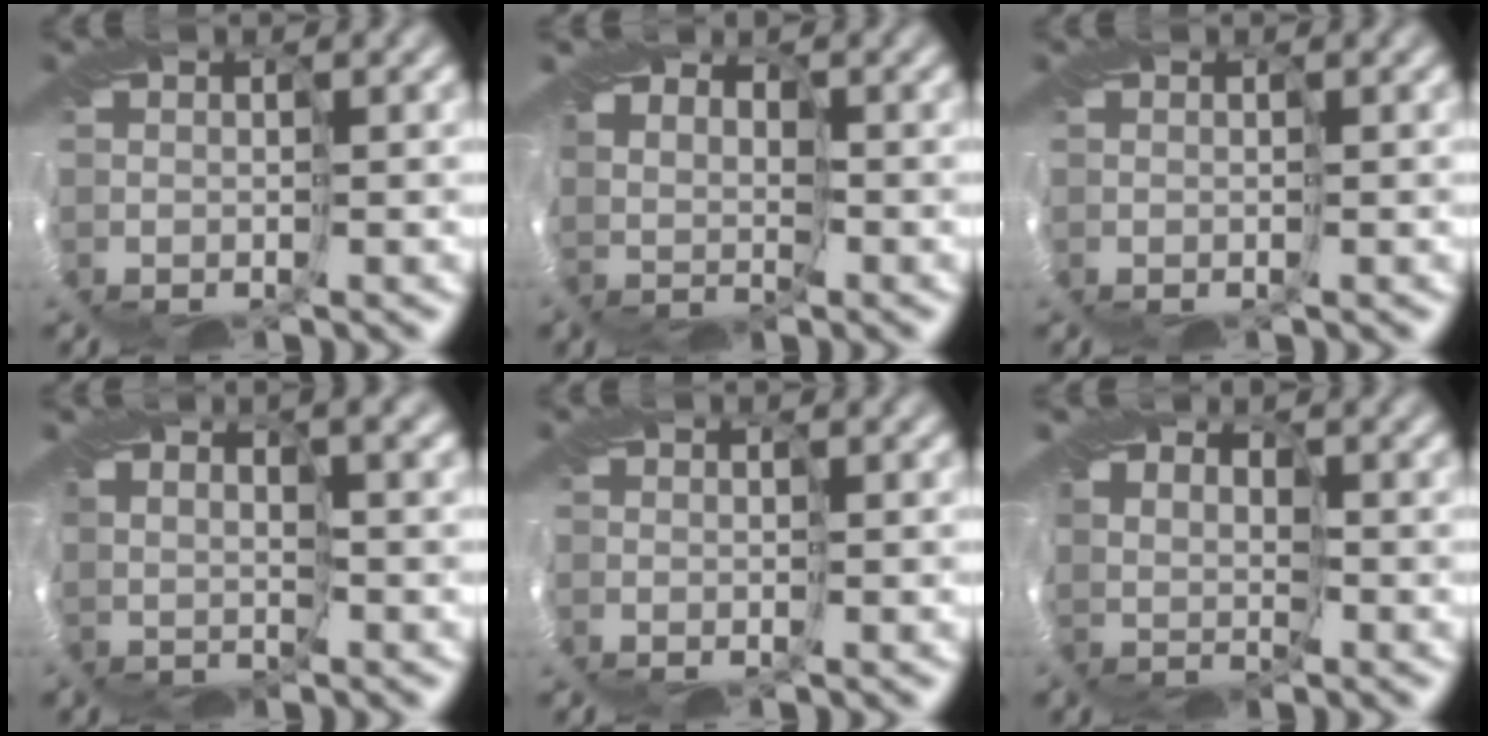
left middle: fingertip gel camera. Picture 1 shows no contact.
{"total": 2.8, "force": [2.4, 1.4, 0.0], "torque": [-0.005, -0.003, 0.041]}
{"total": 0.0}
{"total": 3.0, "force": [2.6, 0.7, 1.3], "torque": [-0.026, 0.012, 0.050]}
{"total": 0.9, "force": [-0.5, 0.7, 0.2], "torque": [-0.007, -0.002, -0.009]}
{"total": 2.5, "force": [2.2, 1.3, -0.1], "torque": [-0.001, -0.003, 0.040]}